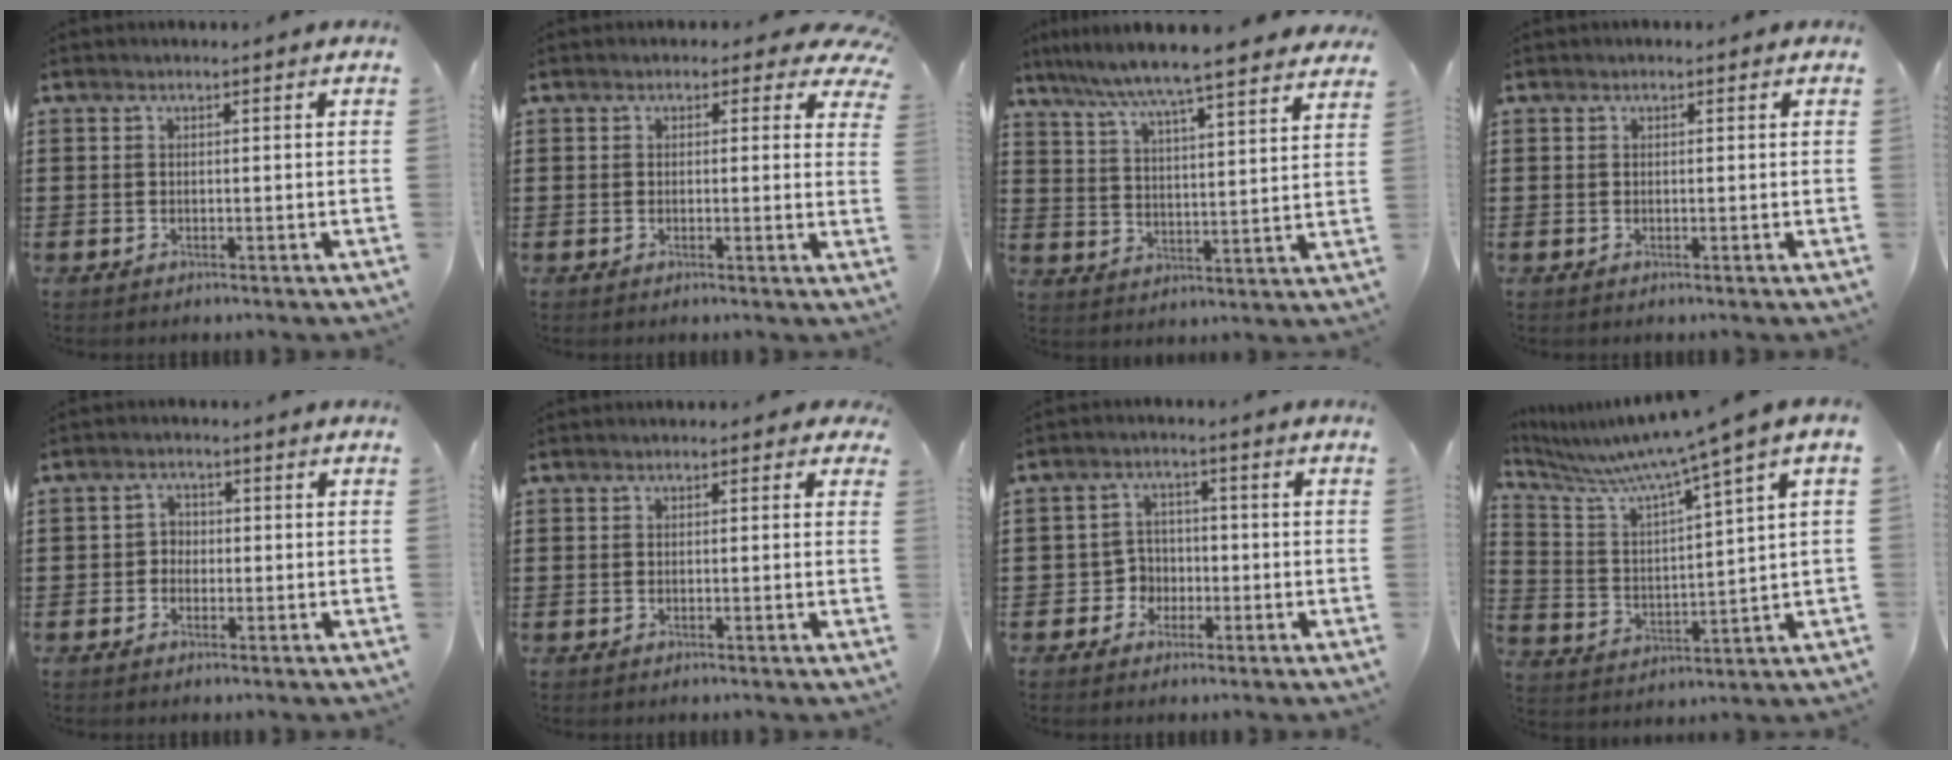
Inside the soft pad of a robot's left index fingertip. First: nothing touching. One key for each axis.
{"total": 2.0, "fx": 1.0, "fy": 1.2, "fz": 1.2, "tx": -0.014, "ty": 0.000, "tz": 0.013}
{"total": 6.3, "fx": 5.7, "fy": -0.8, "fz": 2.5, "tx": -0.074, "ty": -0.043, "tz": 0.091}
{"total": 0.0}
{"total": 2.0, "fx": -0.7, "fy": 1.8, "fz": 0.6, "tx": -0.019, "ty": 0.007, "tz": -0.019}
{"total": 0.7, "fx": 0.2, "fy": 0.5, "fz": 0.5, "tx": -0.010, "ty": 0.008, "tz": 0.002}
{"total": 3.6, "fx": -1.5, "fy": 3.2, "fz": 0.9, "tx": -0.029, "ty": 0.007, "tz": -0.034}
{"total": 7.4, "fx": 6.0, "fy": -0.9, "fz": 4.3, "tx": -0.111, "ty": -0.046, "tz": 0.092}